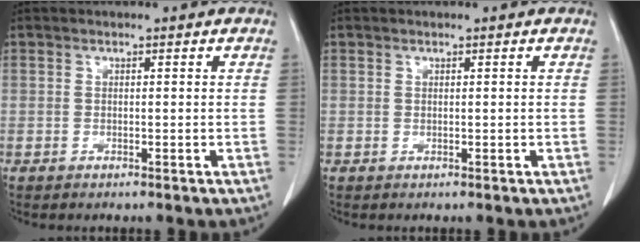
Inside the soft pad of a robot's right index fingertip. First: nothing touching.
{"total": 0.0}